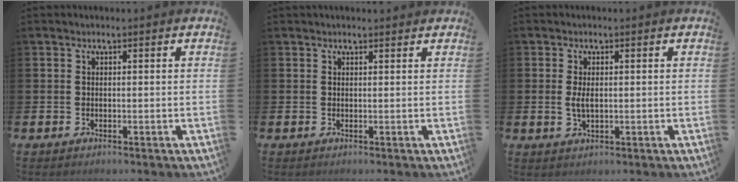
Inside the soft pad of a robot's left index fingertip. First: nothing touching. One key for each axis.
{"total": 0.7, "fx": 0.7, "fy": 0.1, "fz": 0.2, "tx": 0.008, "ty": -0.003, "tz": 0.010}
{"total": 2.3, "fx": 0.2, "fy": 1.0, "fz": 2.1, "tx": -0.036, "ty": 0.001, "tz": 0.001}